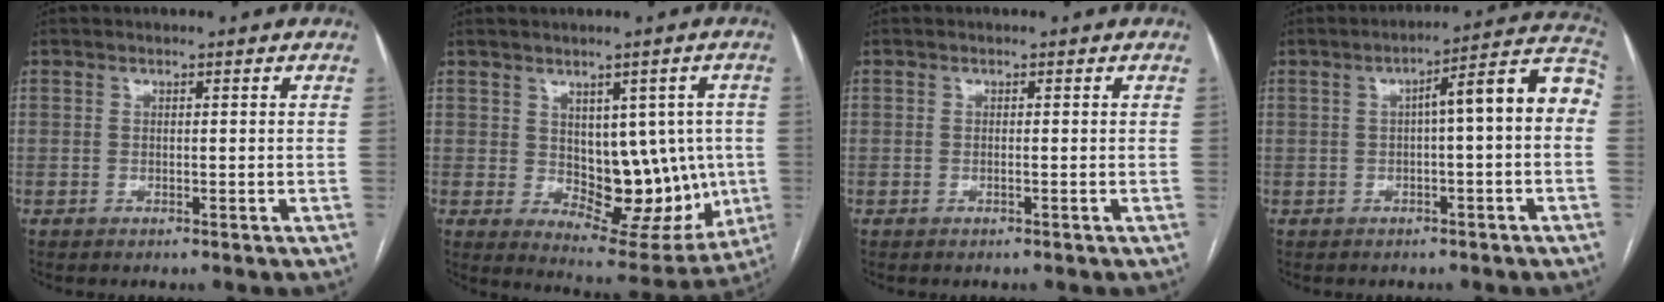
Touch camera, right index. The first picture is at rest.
{"total": 12.9, "force": [-0.2, 7.3, 10.7], "torque": [-0.117, 0.006, 0.024]}
{"total": 0.0}
{"total": 9.7, "force": [0.4, 1.4, 9.6], "torque": [-0.127, 0.042, 0.001]}